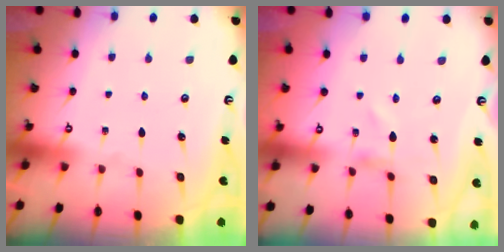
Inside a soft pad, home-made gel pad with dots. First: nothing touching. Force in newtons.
{"total": 1.0, "press": 1.0, "slide": 0.0}